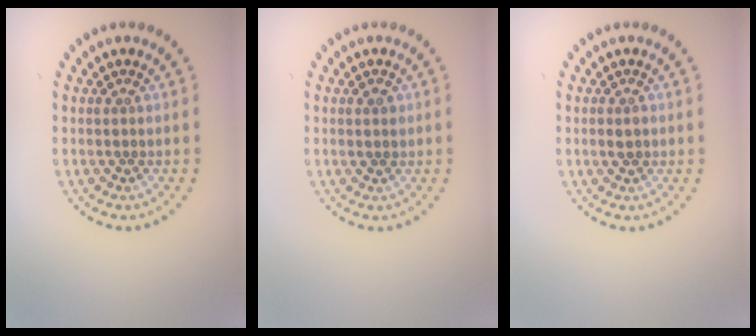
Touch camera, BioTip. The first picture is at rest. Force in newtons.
{"total": 1.1, "press": 1.0, "slide": 0.4}
{"total": 1.2, "press": 1.2, "slide": 0.2}